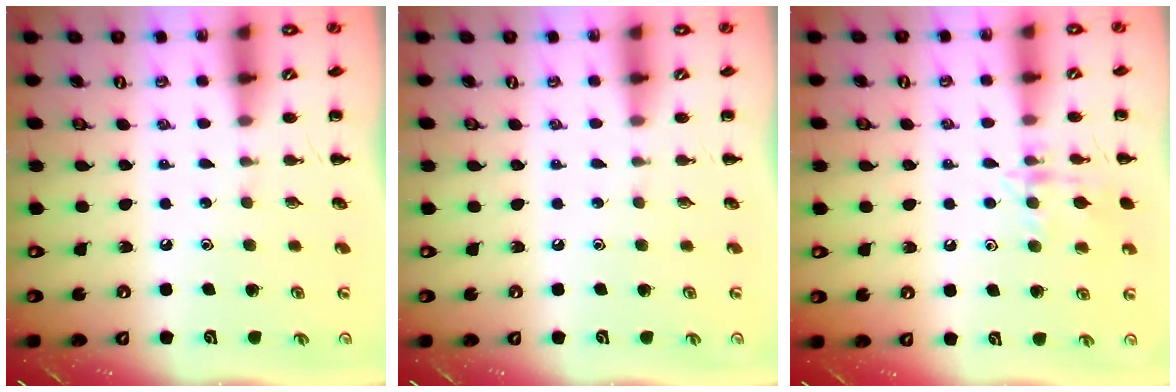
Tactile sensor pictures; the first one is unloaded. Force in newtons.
{"total": 0.0}
{"total": 11.7, "press": 11.7, "slide": 0.8}